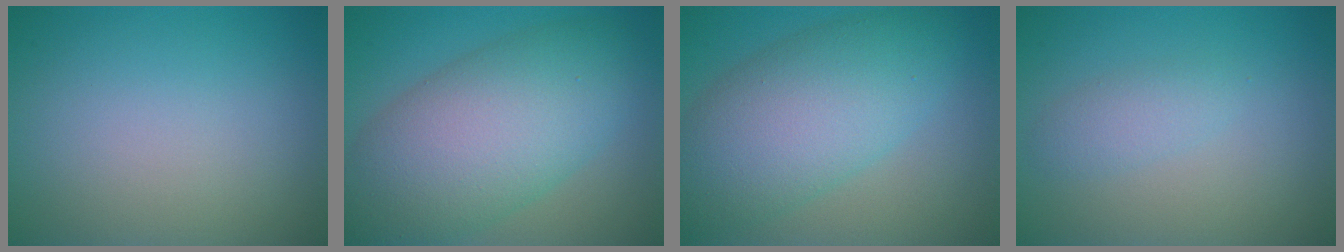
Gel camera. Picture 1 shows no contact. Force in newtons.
{"total": 10.7, "press": 10.7, "slide": 0.2}
{"total": 8.7, "press": 8.7, "slide": 0.4}
{"total": 1.7, "press": 1.7, "slide": 0.0}